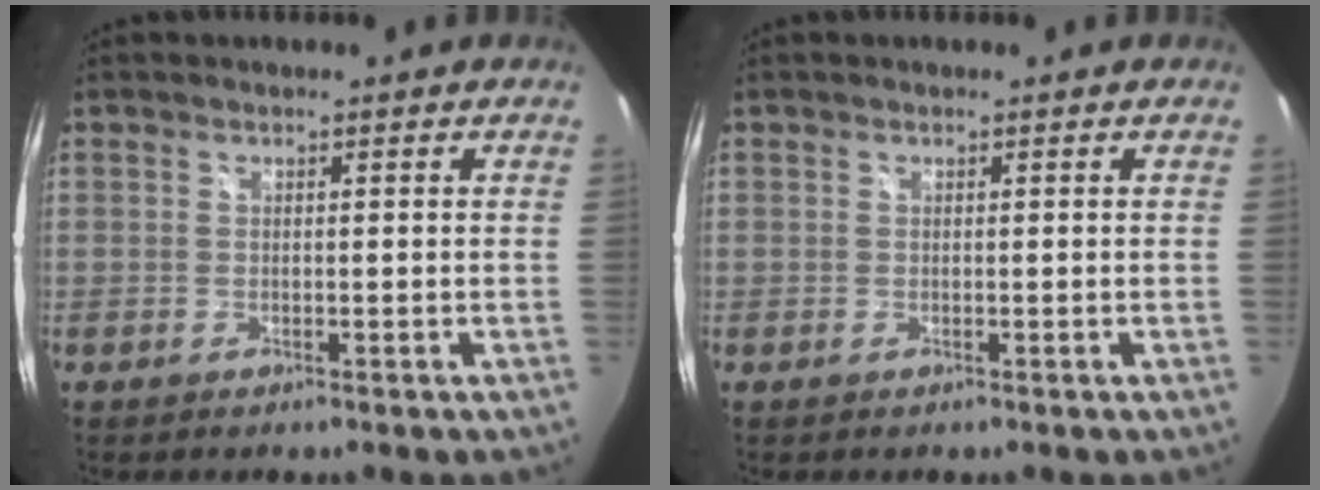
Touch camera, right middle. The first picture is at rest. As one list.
[{"total": 0.0}]